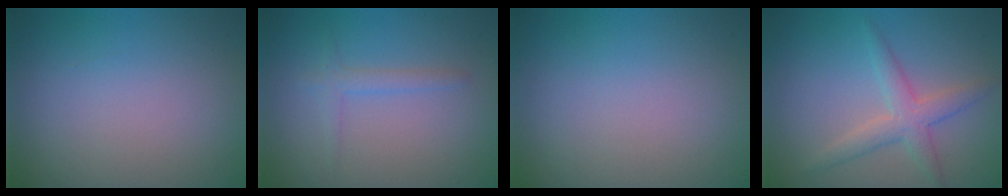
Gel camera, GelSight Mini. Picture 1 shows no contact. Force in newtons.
{"total": 1.4, "press": 1.4, "slide": 0.1}
{"total": 0.0}
{"total": 3.0, "press": 3.0, "slide": 0.1}